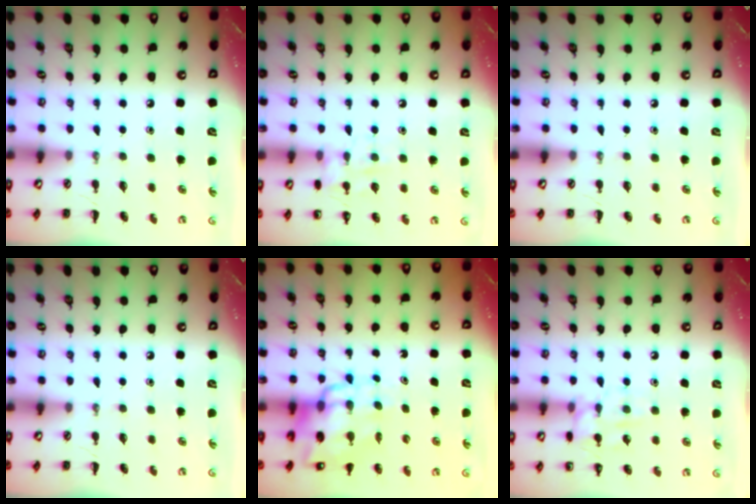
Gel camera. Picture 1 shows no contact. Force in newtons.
{"total": 7.6, "press": 7.5, "slide": 1.0}
{"total": 0.0}
{"total": 0.0}
{"total": 13.5, "press": 12.9, "slide": 4.0}
{"total": 9.4, "press": 9.4, "slide": 1.1}